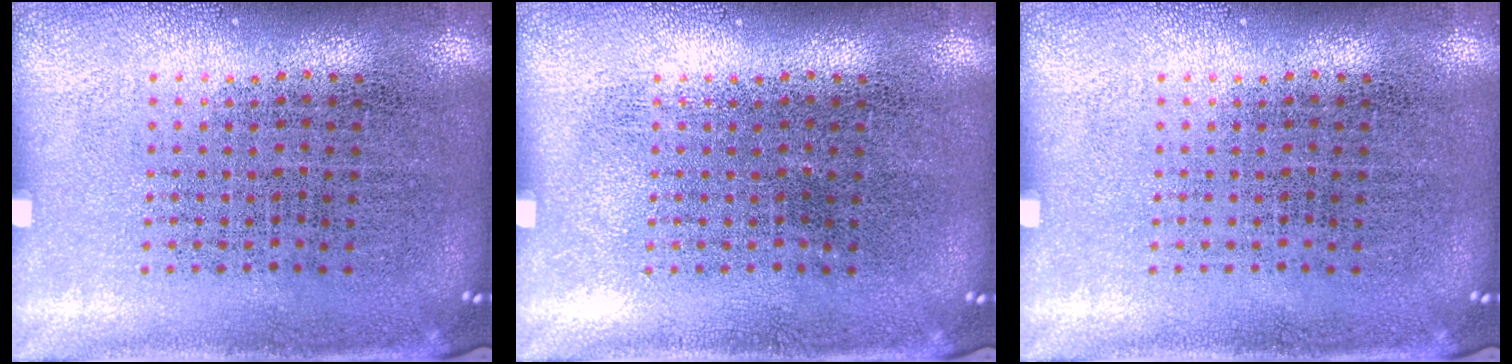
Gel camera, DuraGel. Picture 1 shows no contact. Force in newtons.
{"total": 0.0}
{"total": 0.0}